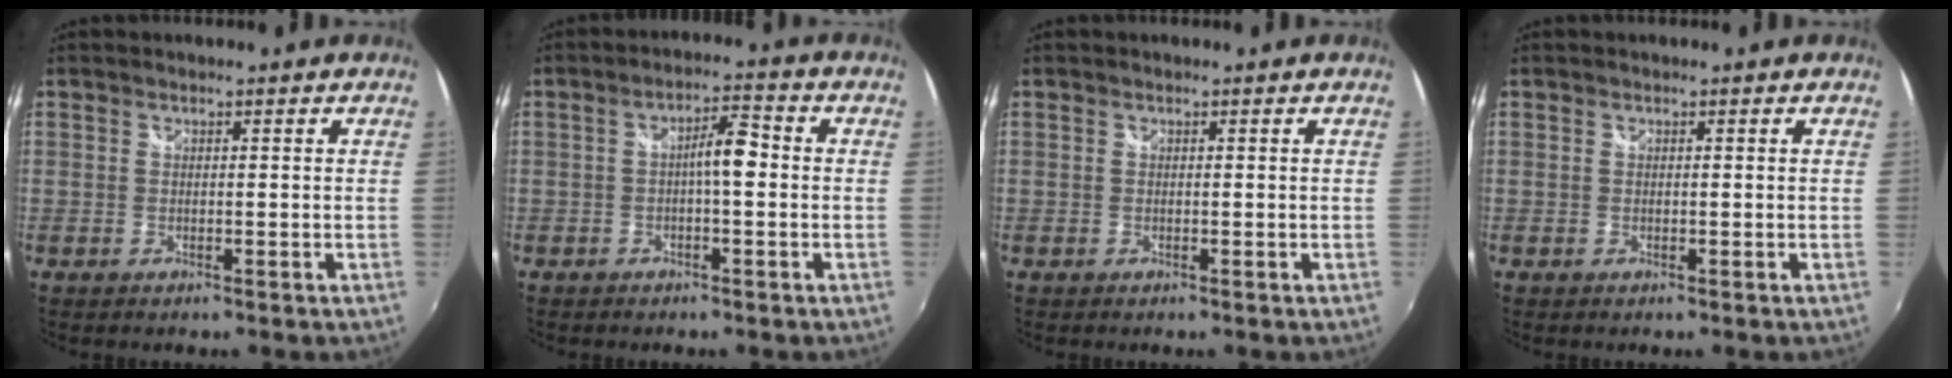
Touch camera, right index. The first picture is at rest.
{"total": 4.8, "force": [-0.4, 1.1, 4.7], "torque": [-0.077, 0.012, -0.007]}
{"total": 0.0}
{"total": 0.0}